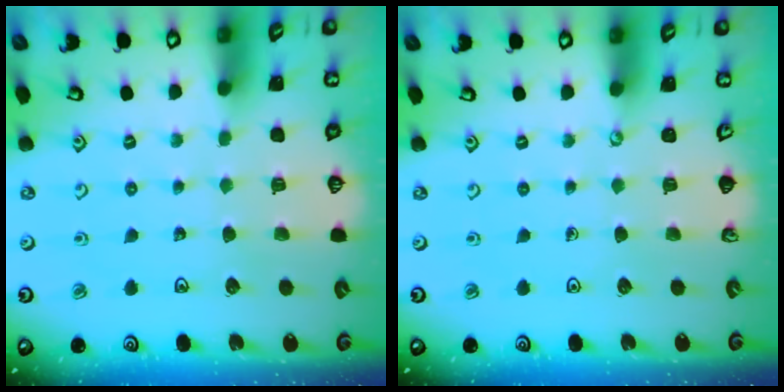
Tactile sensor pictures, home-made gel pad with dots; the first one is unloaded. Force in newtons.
{"total": 0.0}